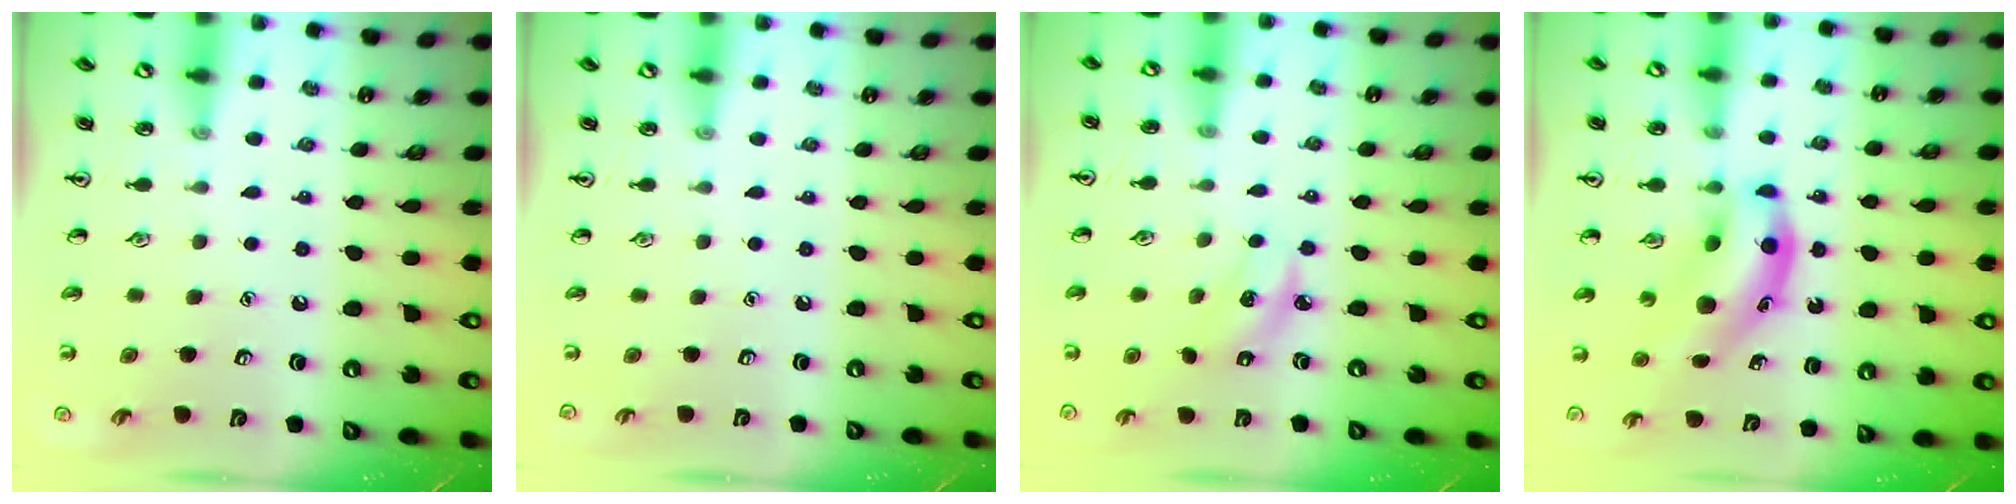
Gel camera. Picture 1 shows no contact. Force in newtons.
{"total": 0.0}
{"total": 3.0, "press": 3.0, "slide": 0.5}
{"total": 11.0, "press": 10.6, "slide": 2.9}